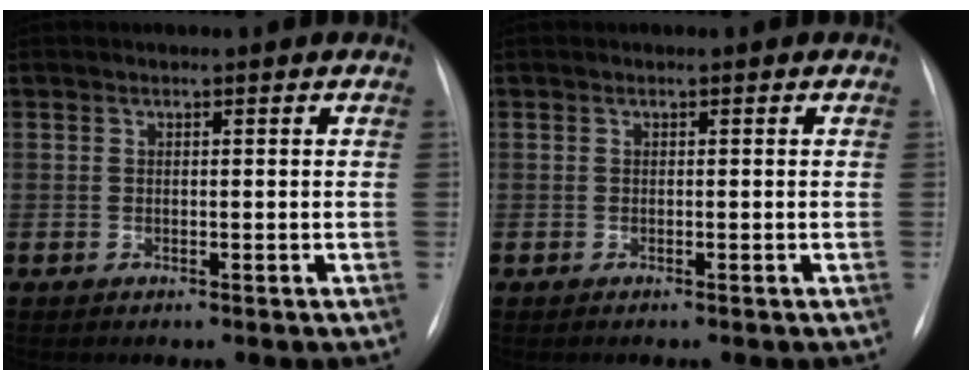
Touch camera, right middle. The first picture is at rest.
{"total": 0.0}